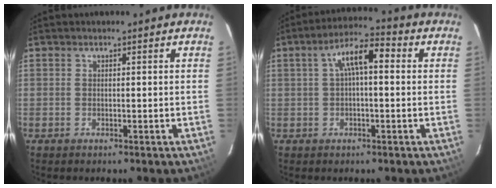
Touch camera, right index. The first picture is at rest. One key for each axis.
{"total": 7.2, "fx": 1.1, "fy": 2.7, "fz": 6.6, "tx": -0.120, "ty": 0.026, "tz": 0.018}